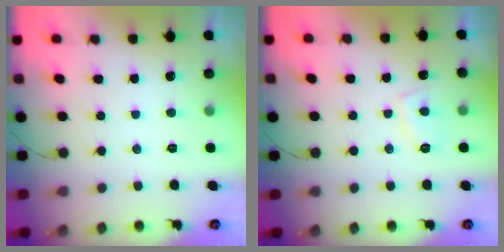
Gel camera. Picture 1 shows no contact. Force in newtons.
{"total": 4.6, "press": 4.5, "slide": 1.0}